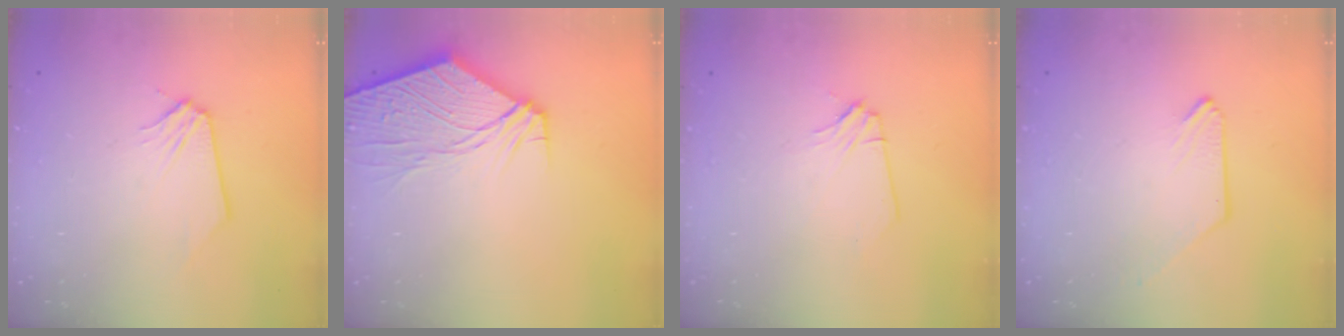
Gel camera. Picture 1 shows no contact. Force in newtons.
{"total": 10.5, "press": 10.4, "slide": 1.9}
{"total": 2.9, "press": 2.9, "slide": 0.5}
{"total": 0.0}